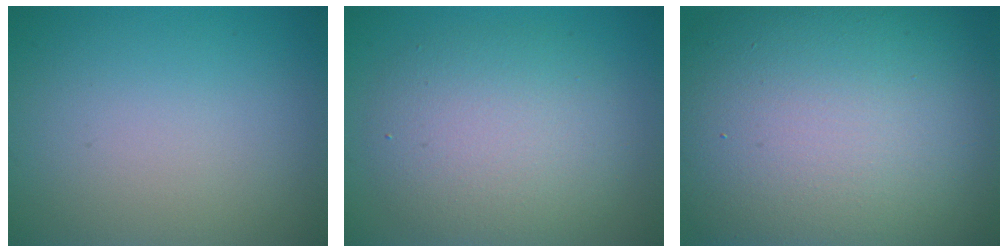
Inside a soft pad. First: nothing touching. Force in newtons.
{"total": 5.8, "press": 5.8, "slide": 0.4}
{"total": 18.8, "press": 18.8, "slide": 0.9}